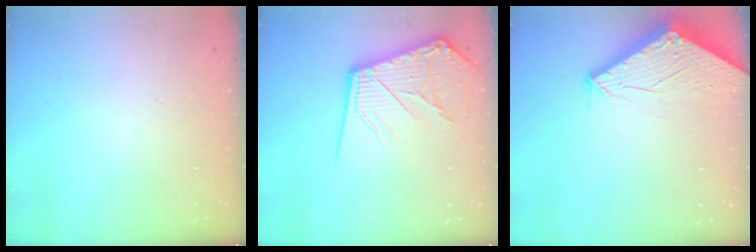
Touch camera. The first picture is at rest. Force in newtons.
{"total": 14.8, "press": 14.7, "slide": 2.0}
{"total": 2.8, "press": 2.8, "slide": 0.1}